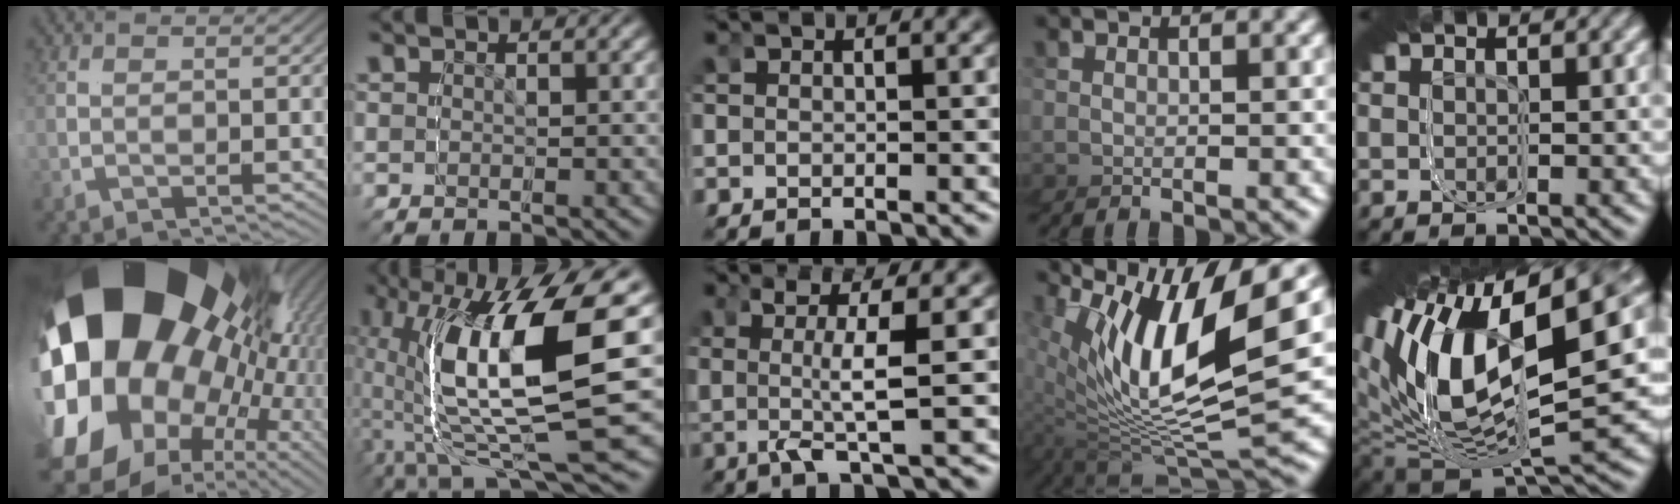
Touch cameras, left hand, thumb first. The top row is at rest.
{"thumb": {"total": 32.7, "force": [2.2, 20.2, 25.7], "torque": [-0.433, -0.012, 0.030]}, "index": {"total": 11.6, "force": [1.8, 5.4, 10.1], "torque": [-0.193, 0.026, 0.028]}, "middle": {"total": 4.9, "force": [0.8, 0.2, 4.8], "torque": [-0.090, -0.001, 0.019]}, "ring": {"total": 9.1, "force": [3.2, 3.8, 7.6], "torque": [-0.148, 0.026, 0.044]}, "little": {"total": 20.1, "force": [0.6, 12.5, 15.7], "torque": [-0.240, 0.012, -0.016]}}